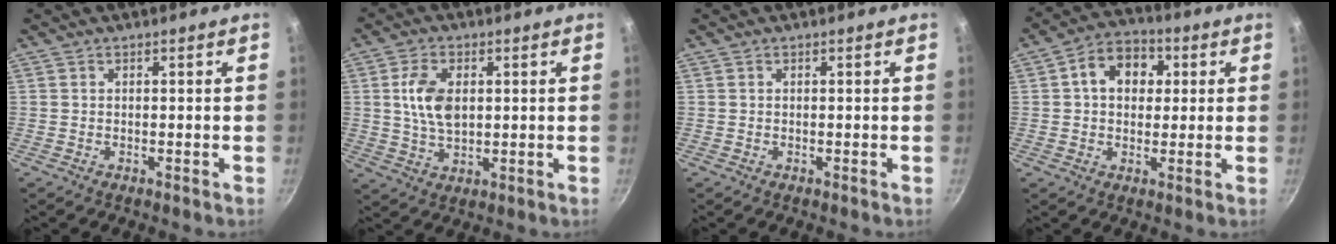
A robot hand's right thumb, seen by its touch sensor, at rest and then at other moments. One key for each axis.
{"total": 8.3, "fx": 1.5, "fy": 5.1, "fz": 6.4, "tx": -0.110, "ty": -0.004, "tz": 0.027}
{"total": 0.0}
{"total": 9.7, "fx": 2.1, "fy": 7.3, "fz": 6.0, "tx": -0.058, "ty": 0.015, "tz": 0.018}